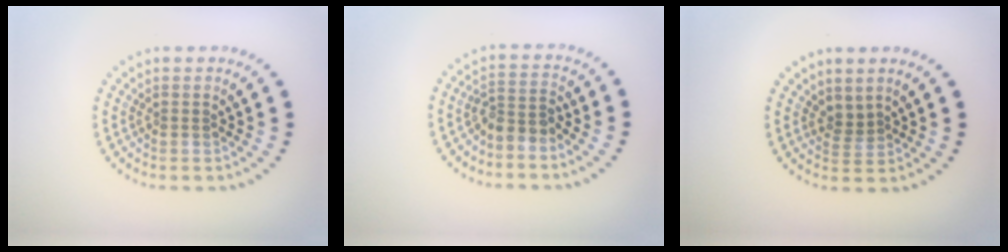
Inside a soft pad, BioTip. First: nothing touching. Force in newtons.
{"total": 2.3, "press": 1.8, "slide": 1.5}
{"total": 1.5, "press": 1.0, "slide": 1.1}